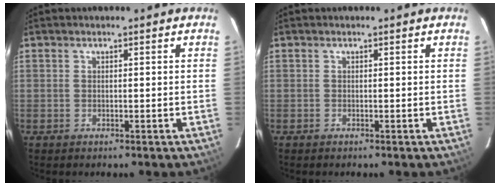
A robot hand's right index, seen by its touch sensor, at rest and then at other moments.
{"total": 0.0}